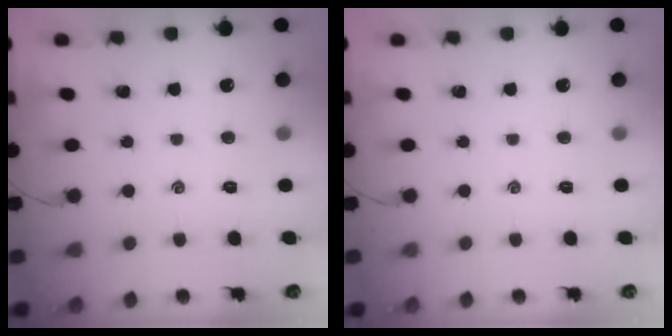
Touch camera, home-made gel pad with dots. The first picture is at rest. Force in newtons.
{"total": 0.0}